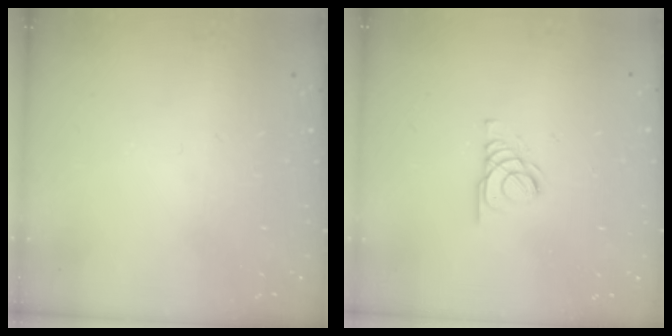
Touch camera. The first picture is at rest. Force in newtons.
{"total": 2.1, "press": 2.1, "slide": 0.2}